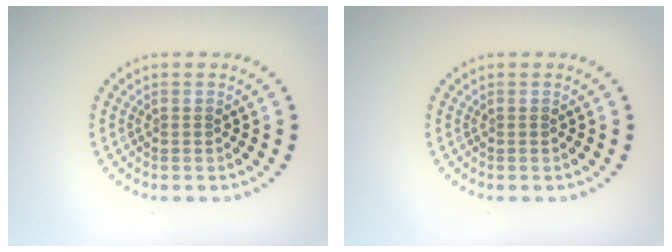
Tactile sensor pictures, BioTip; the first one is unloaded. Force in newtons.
{"total": 0.0}